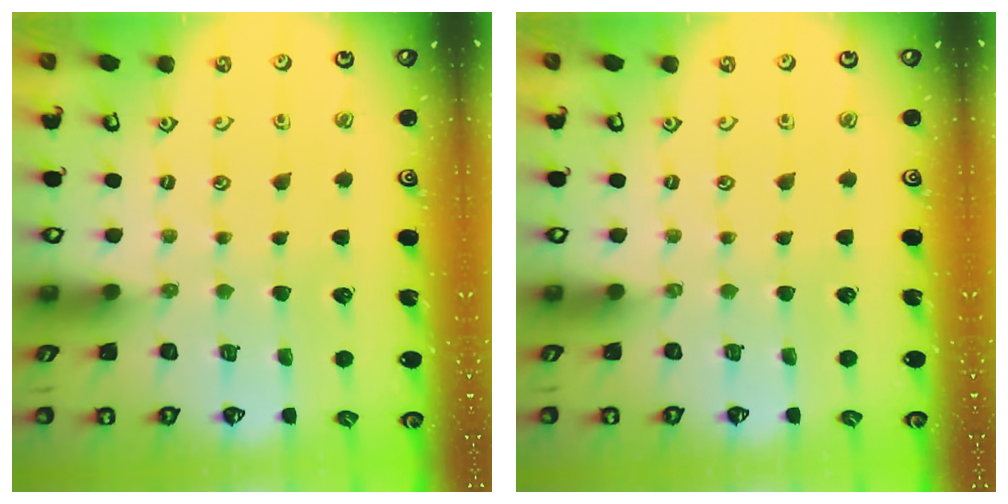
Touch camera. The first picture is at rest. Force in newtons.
{"total": 0.0}